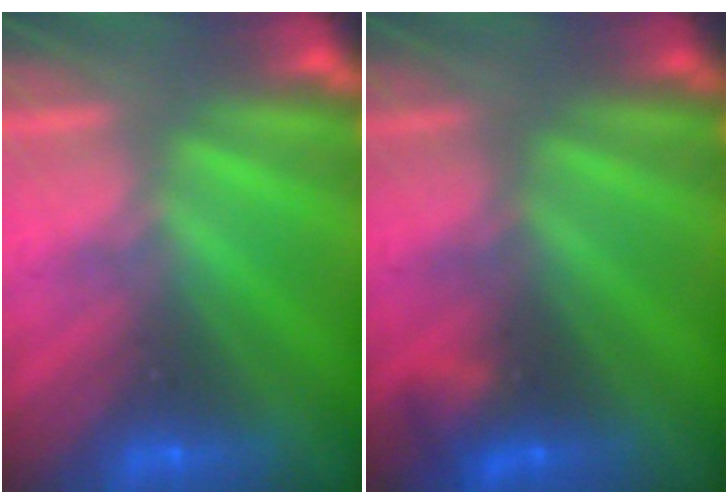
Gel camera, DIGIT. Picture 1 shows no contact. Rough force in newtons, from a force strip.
{"total": 2.2}